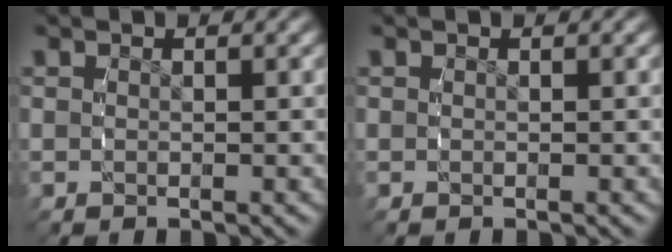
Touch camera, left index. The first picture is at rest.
{"total": 0.0}